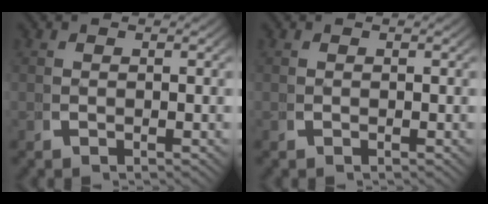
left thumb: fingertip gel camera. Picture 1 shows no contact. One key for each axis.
{"total": 0.0}